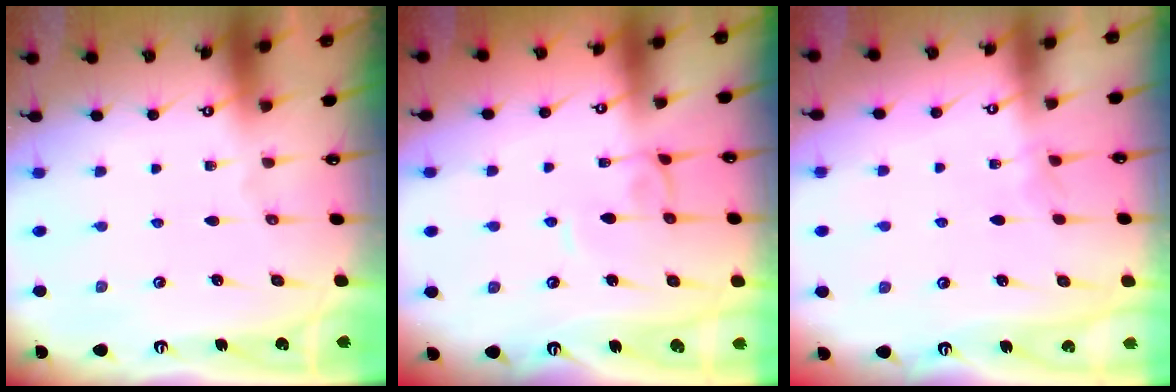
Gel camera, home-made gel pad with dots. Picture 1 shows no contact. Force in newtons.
{"total": 1.4, "press": 1.4, "slide": 0.2}
{"total": 2.8, "press": 2.8, "slide": 0.3}